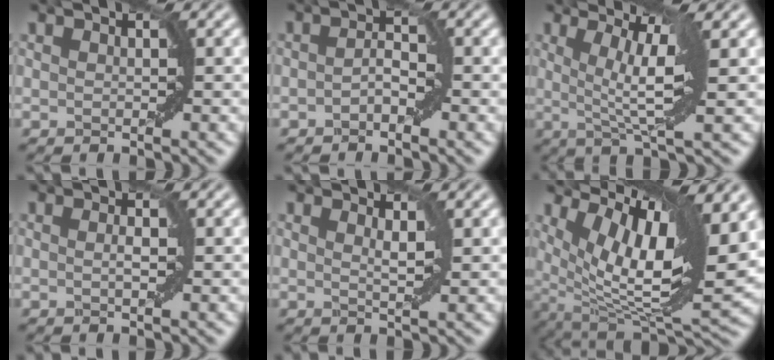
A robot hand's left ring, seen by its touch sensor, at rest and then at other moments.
{"total": 1.6, "force": [-1.4, 0.3, 0.7], "torque": [-0.019, 0.014, -0.020]}
{"total": 5.1, "force": [0.3, 0.7, 5.0], "torque": [-0.092, 0.000, 0.013]}
{"total": 0.7, "force": [-0.4, 0.1, 0.5], "torque": [-0.008, -0.001, -0.004]}
{"total": 0.9, "force": [0.5, 0.2, 0.7], "torque": [-0.006, -0.002, 0.012]}
{"total": 11.9, "force": [5.4, 3.8, 9.9], "torque": [-0.179, 0.009, 0.109]}